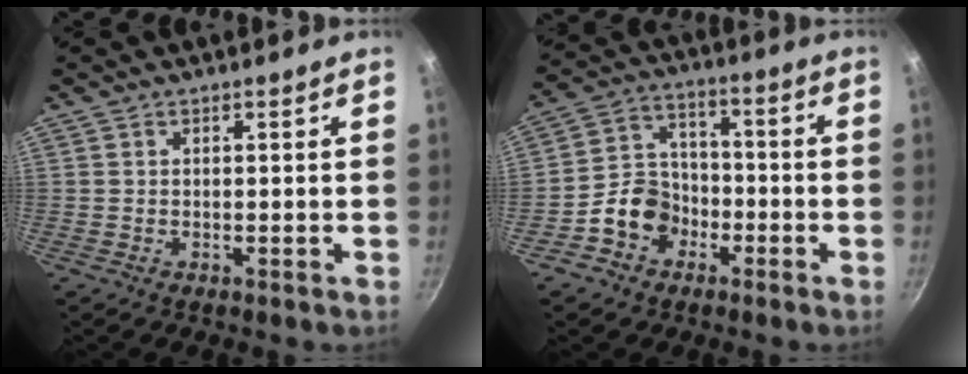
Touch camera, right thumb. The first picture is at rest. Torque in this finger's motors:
{"motor_torque": [-0.06, 0.66, 0.91, -0.85, 0.17]}